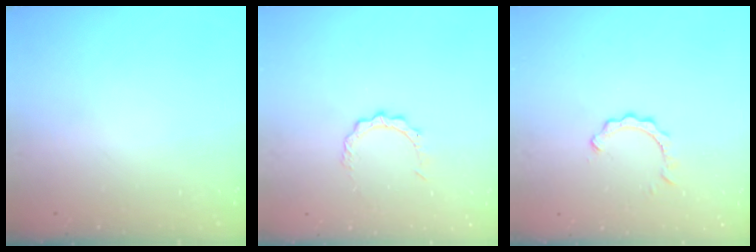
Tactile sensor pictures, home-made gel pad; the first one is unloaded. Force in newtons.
{"total": 2.9, "press": 2.9, "slide": 0.2}
{"total": 2.8, "press": 2.8, "slide": 0.3}